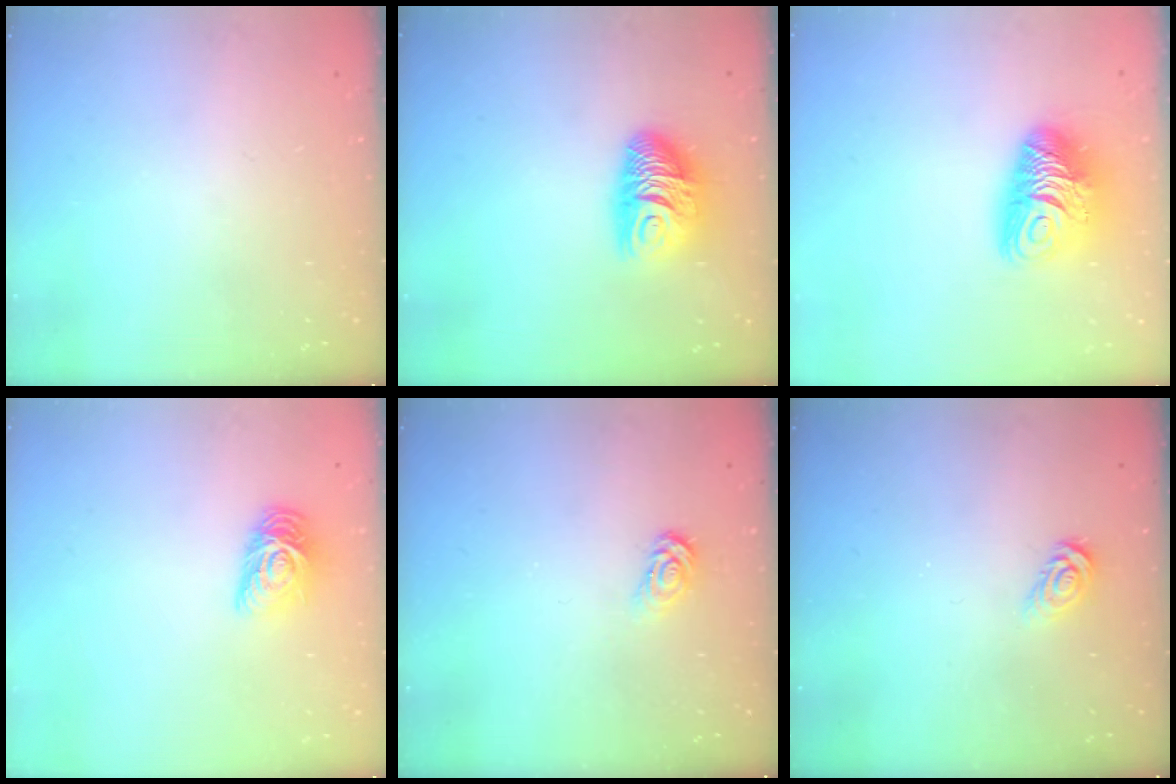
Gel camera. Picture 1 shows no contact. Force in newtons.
{"total": 10.2, "press": 10.2, "slide": 0.6}
{"total": 13.1, "press": 13.0, "slide": 1.4}
{"total": 9.4, "press": 9.4, "slide": 0.6}
{"total": 3.1, "press": 3.1, "slide": 0.3}
{"total": 3.8, "press": 3.7, "slide": 0.4}